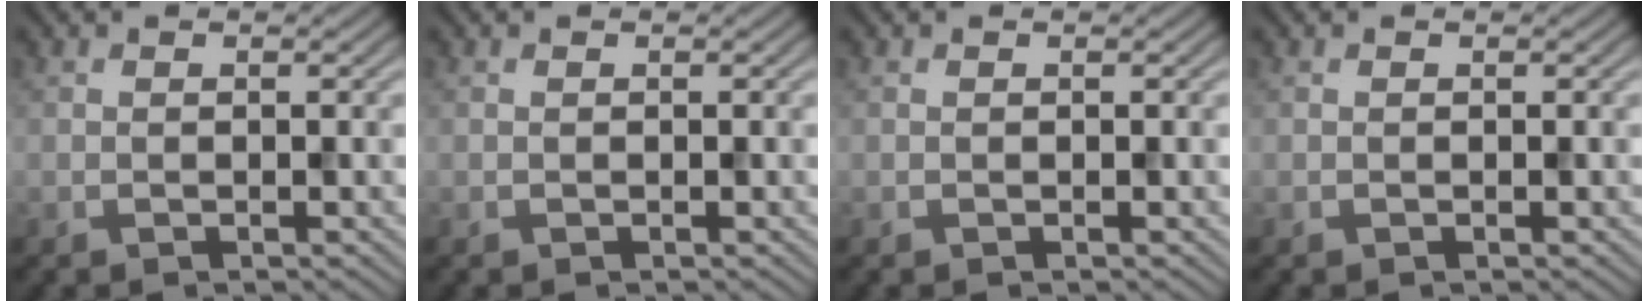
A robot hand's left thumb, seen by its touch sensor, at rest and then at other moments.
{"total": 0.0}
{"total": 0.0}
{"total": 0.0}